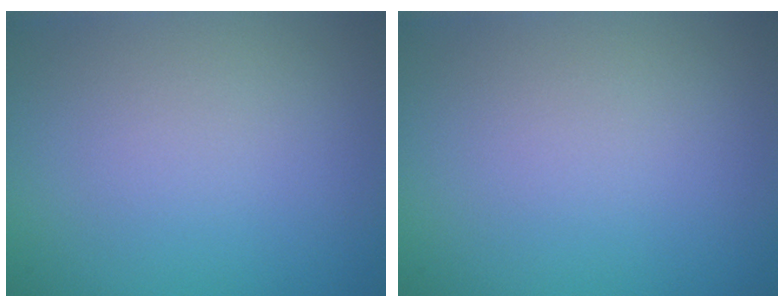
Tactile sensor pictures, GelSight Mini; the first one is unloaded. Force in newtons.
{"total": 0.0}